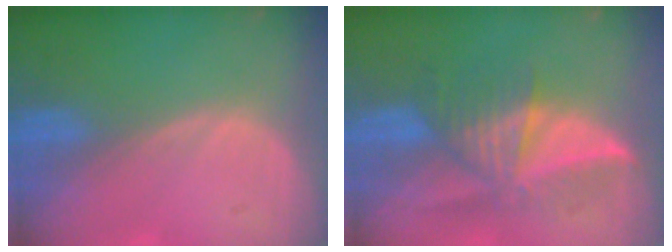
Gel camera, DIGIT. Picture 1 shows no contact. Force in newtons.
{"total": 7.0, "press": 7.0, "slide": 0.7}